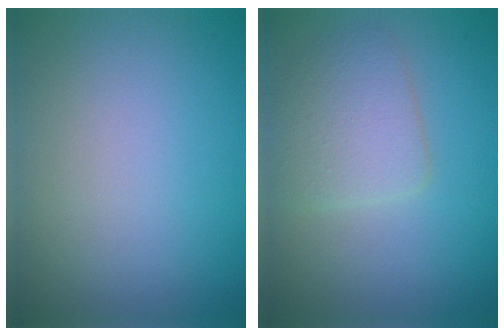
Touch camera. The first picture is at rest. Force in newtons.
{"total": 3.3, "press": 3.3, "slide": 0.0}